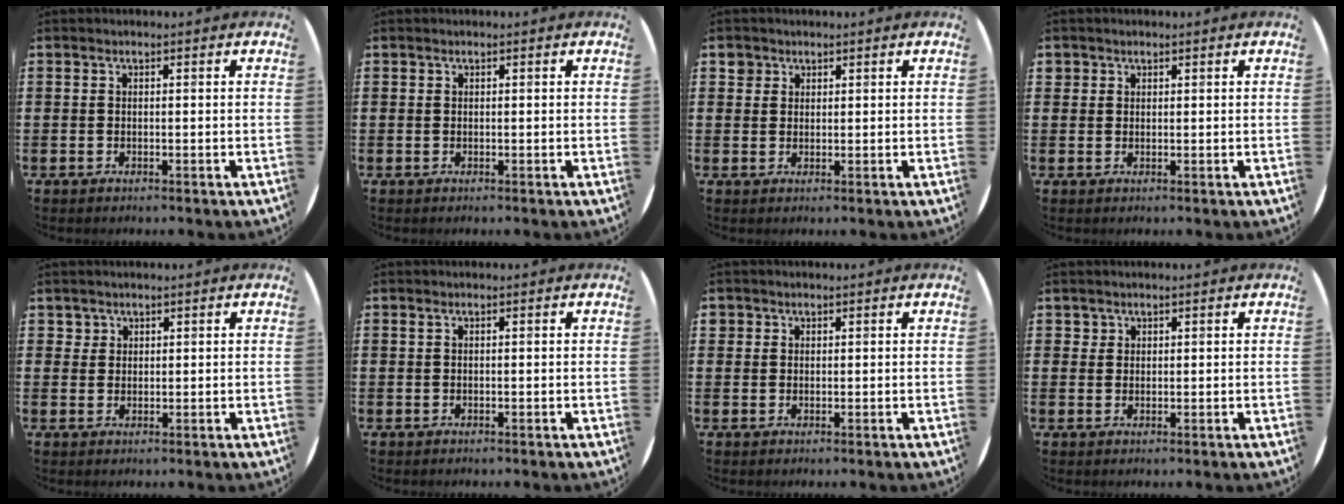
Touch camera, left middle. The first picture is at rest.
{"total": 0.0}
{"total": 1.7, "force": [1.4, 1.1, 0.0], "torque": [0.014, -0.004, 0.024]}
{"total": 1.1, "force": [0.9, 0.7, -0.1], "torque": [0.009, 0.000, 0.016]}
{"total": 1.5, "force": [1.2, 0.9, 0.0], "torque": [0.006, -0.002, 0.023]}
{"total": 0.0}
{"total": 1.0, "force": [0.8, 0.6, -0.1], "torque": [0.001, 0.004, 0.016]}
{"total": 1.1, "force": [0.9, 0.6, -0.1], "torque": [0.009, -0.001, 0.017]}